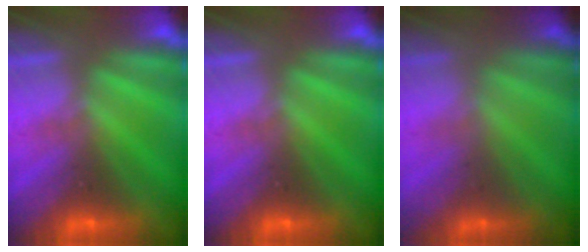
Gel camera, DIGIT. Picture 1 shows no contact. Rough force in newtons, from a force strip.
{"total": 0.0}
{"total": 1.8}